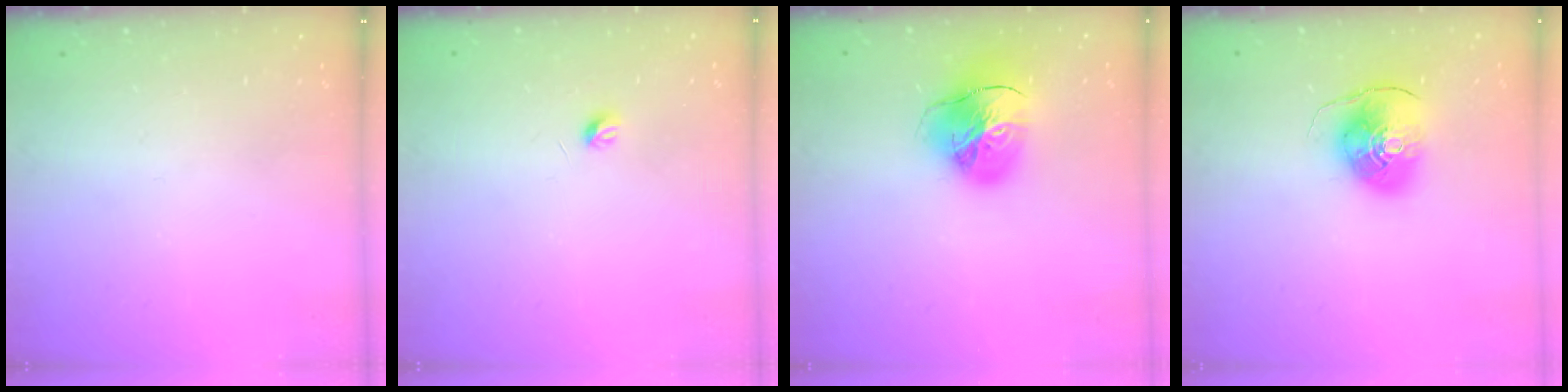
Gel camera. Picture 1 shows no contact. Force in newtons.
{"total": 3.3, "press": 3.2, "slide": 0.6}
{"total": 17.8, "press": 17.7, "slide": 2.1}
{"total": 10.2, "press": 10.1, "slide": 1.5}